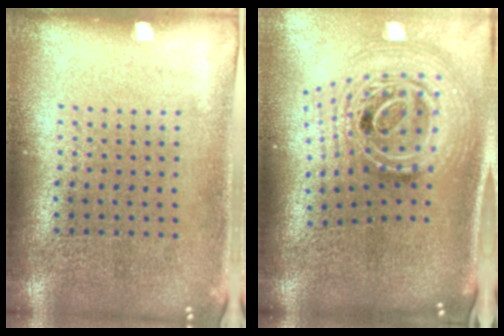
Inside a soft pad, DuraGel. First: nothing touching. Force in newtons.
{"total": 2.9, "press": 2.0, "slide": 2.1}